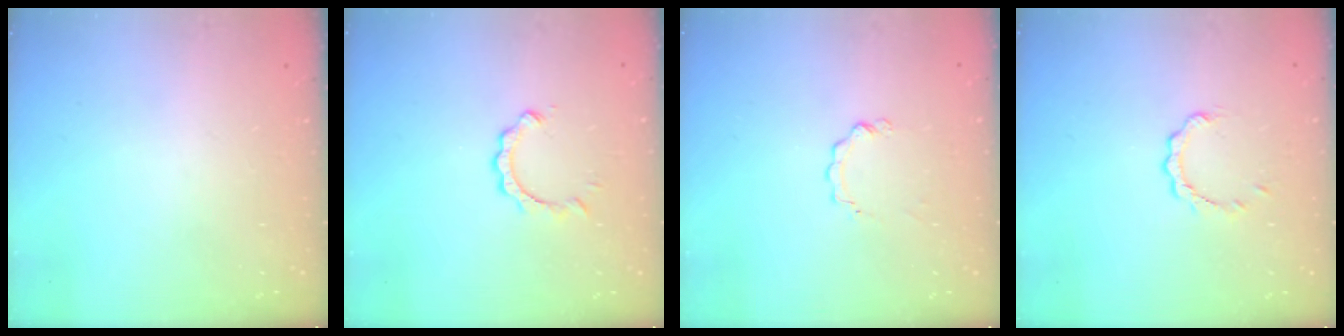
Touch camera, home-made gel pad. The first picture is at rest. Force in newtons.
{"total": 2.3, "press": 2.3, "slide": 0.2}
{"total": 3.5, "press": 3.5, "slide": 0.3}
{"total": 2.6, "press": 2.5, "slide": 0.3}